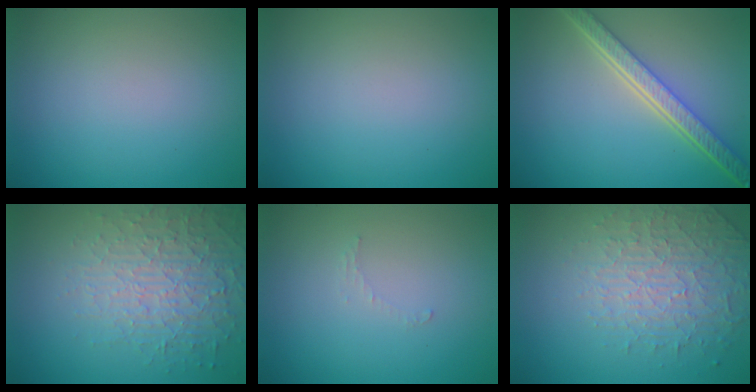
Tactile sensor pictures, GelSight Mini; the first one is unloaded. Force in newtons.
{"total": 0.0}
{"total": 5.6, "press": 4.3, "slide": 3.6}
{"total": 4.8, "press": 4.5, "slide": 1.7}
{"total": 0.7, "press": 0.7, "slide": 0.1}
{"total": 4.3, "press": 3.5, "slide": 2.6}